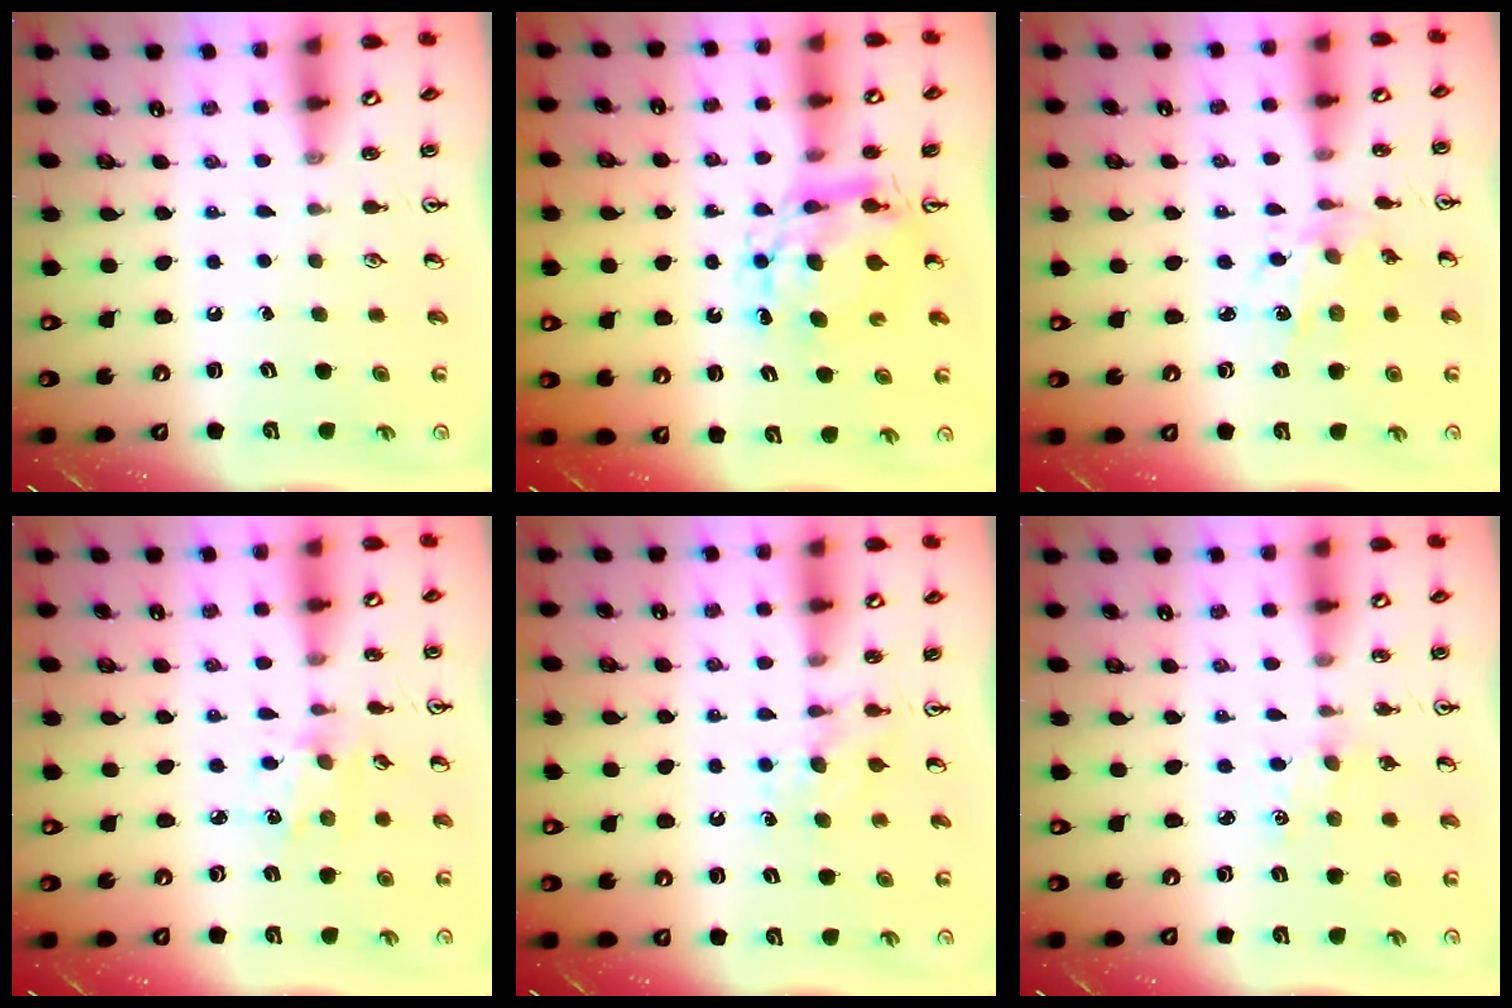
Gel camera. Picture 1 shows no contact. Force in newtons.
{"total": 7.6, "press": 7.5, "slide": 0.8}
{"total": 5.3, "press": 5.1, "slide": 1.5}
{"total": 2.0, "press": 2.0, "slide": 0.4}
{"total": 4.1, "press": 4.0, "slide": 0.6}
{"total": 1.2, "press": 1.2, "slide": 0.2}